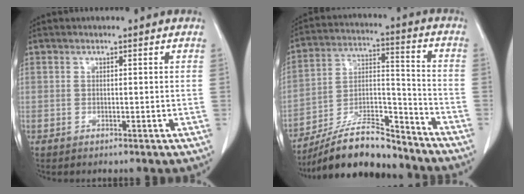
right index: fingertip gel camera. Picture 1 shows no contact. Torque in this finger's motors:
{"motor_torque": [-0.36, -0.63, -0.13, -0.05]}